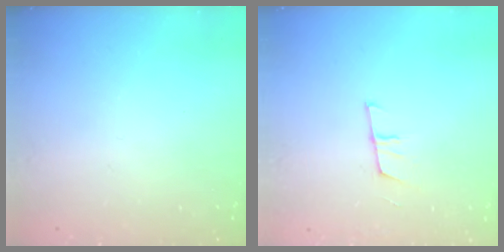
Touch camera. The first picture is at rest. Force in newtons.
{"total": 6.0, "press": 5.4, "slide": 2.5}